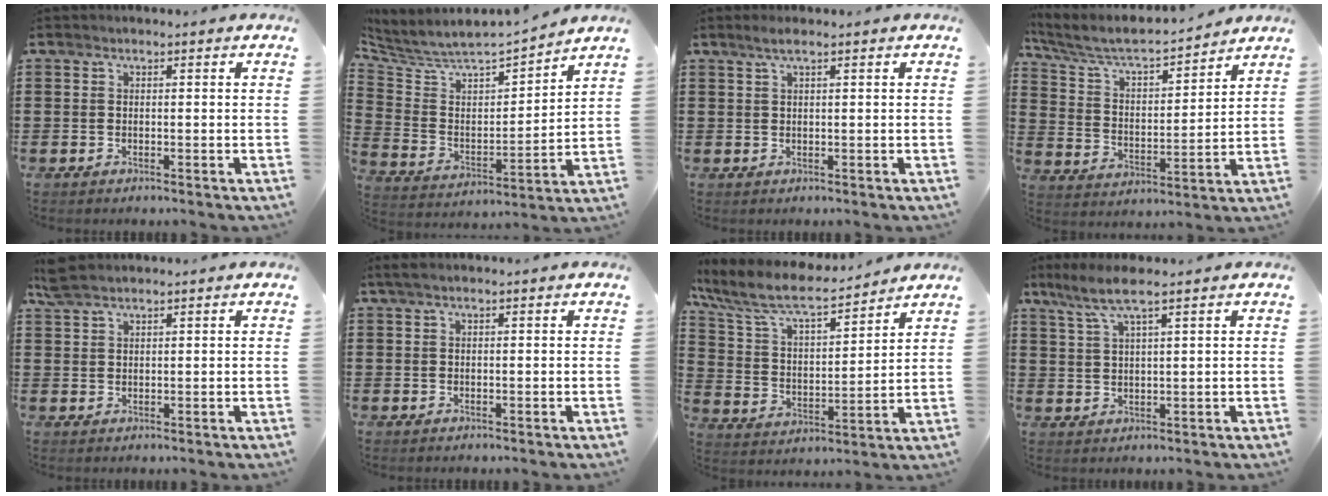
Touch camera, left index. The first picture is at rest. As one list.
[{"total": 4.7, "force": [4.3, 1.3, 1.1], "torque": [-0.052, -0.042, 0.066]}, {"total": 1.8, "force": [0.9, 0.1, 1.6], "torque": [-0.030, 0.000, 0.017]}, {"total": 5.9, "force": [5.2, 1.0, 2.7], "torque": [-0.076, -0.034, 0.082]}, {"total": 3.0, "force": [2.3, 0.8, 1.6], "torque": [-0.038, 0.003, 0.045]}, {"total": 0.9, "force": [0.3, 0.1, 0.8], "torque": [-0.016, -0.002, 0.006]}, {"total": 8.8, "force": [7.3, 1.9, 4.5], "torque": [-0.117, -0.037, 0.123]}, {"total": 5.4, "force": [3.6, 0.5, 4.0], "torque": [-0.094, -0.003, 0.063]}]